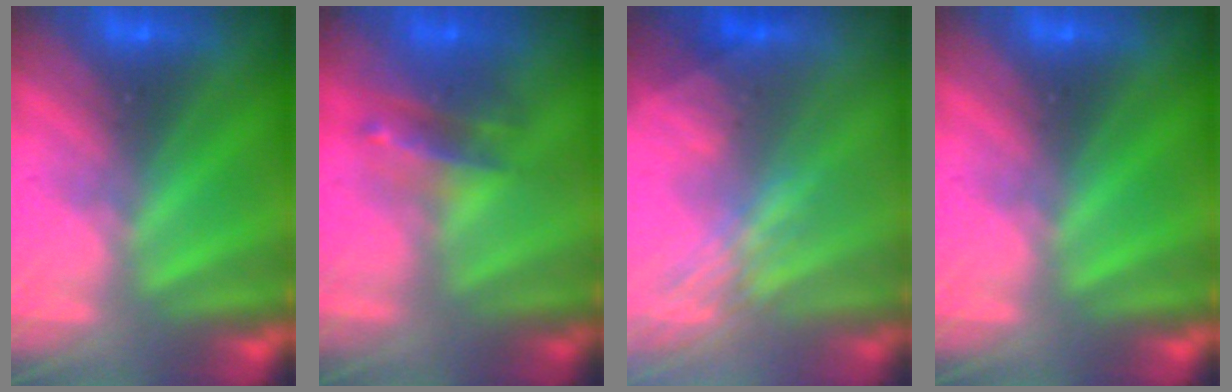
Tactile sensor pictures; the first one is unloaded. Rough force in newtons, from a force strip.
{"total": 2.7}
{"total": 2.7}
{"total": 0.0}